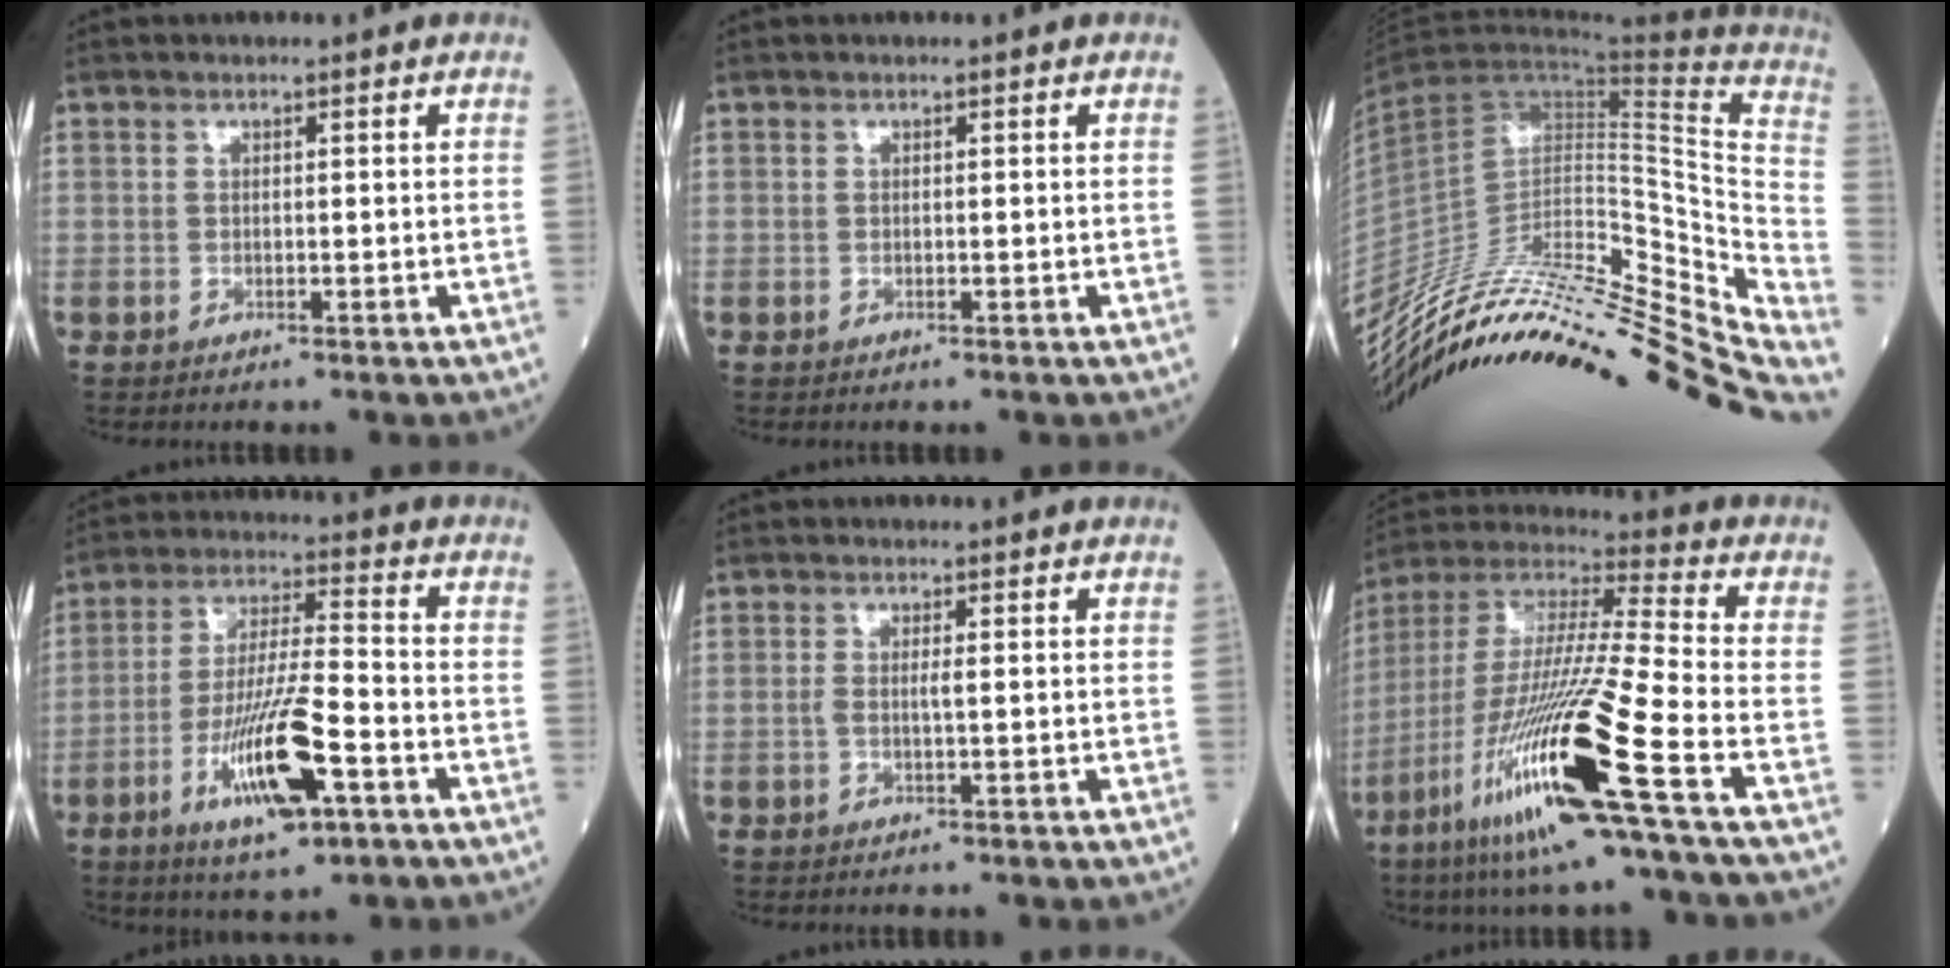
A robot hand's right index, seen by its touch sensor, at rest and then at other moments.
{"total": 0.0}
{"total": 37.2, "force": [-30.0, 5.4, 21.2], "torque": [-0.254, -0.032, -0.448]}
{"total": 13.6, "force": [-5.7, 2.2, 12.1], "torque": [-0.228, -0.012, -0.098]}
{"total": 1.3, "force": [-0.1, -0.1, 1.3], "torque": [-0.030, 0.000, -0.004]}
{"total": 22.4, "force": [-9.9, -0.4, 20.1], "torque": [-0.419, -0.052, -0.197]}